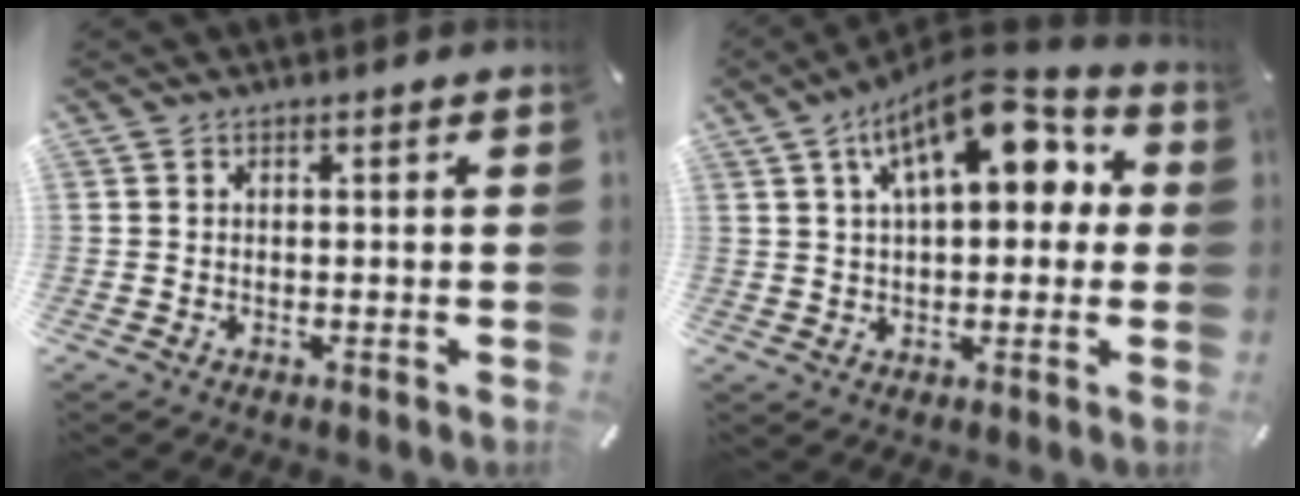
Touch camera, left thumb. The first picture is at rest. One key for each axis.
{"total": 17.2, "fx": 7.0, "fy": 8.4, "fz": 13.2, "tx": -0.200, "ty": -0.011, "tz": 0.114}